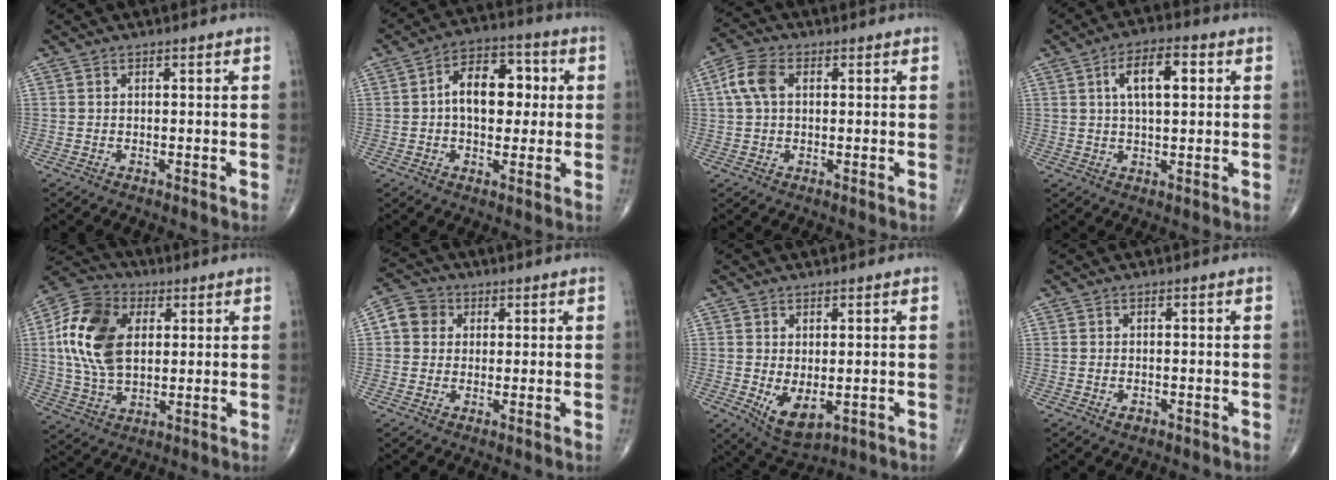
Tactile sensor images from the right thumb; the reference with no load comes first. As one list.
[{"total": 11.4, "force": [1.1, 7.1, 8.8], "torque": [-0.110, 0.024, 0.010]}, {"total": 6.3, "force": [1.3, 4.0, 4.6], "torque": [-0.104, 0.016, 0.022]}, {"total": 8.2, "force": [2.3, 3.5, 7.1], "torque": [-0.111, 0.009, 0.034]}, {"total": 16.6, "force": [3.2, 10.8, 12.2], "torque": [-0.230, 0.003, 0.053]}, {"total": 5.7, "force": [1.2, 5.2, 2.1], "torque": [-0.020, 0.008, 0.012]}, {"total": 6.3, "force": [-1.0, 3.3, 5.3], "torque": [-0.079, -0.012, 0.001]}, {"total": 1.1, "force": [-0.5, 0.8, 0.6], "torque": [-0.007, 0.003, -0.005]}]